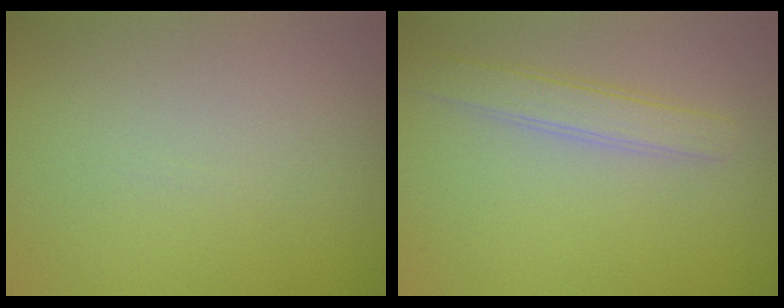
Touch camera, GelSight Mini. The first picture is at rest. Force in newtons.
{"total": 2.6, "press": 2.6, "slide": 0.1}